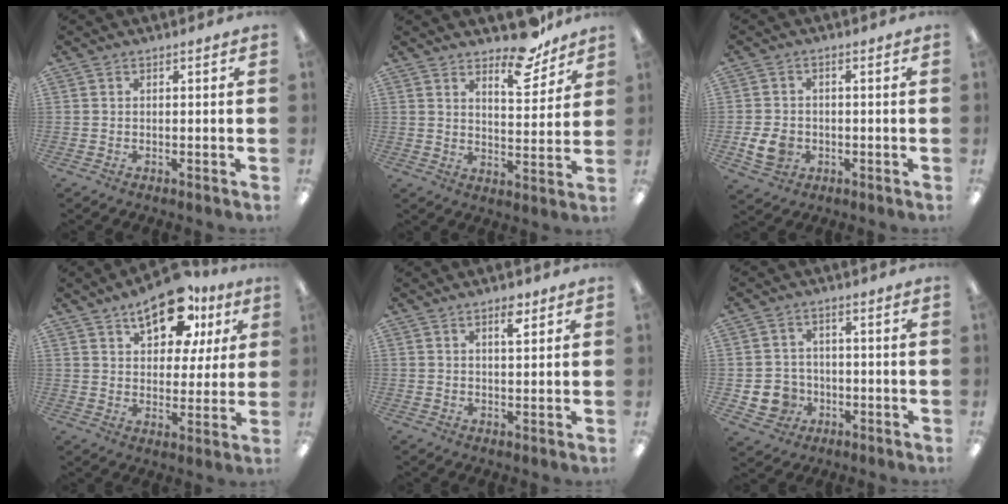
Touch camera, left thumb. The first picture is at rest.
{"total": 10.7, "force": [8.6, 4.1, 4.9], "torque": [-0.051, -0.060, 0.147]}
{"total": 5.9, "force": [-1.4, 4.8, 3.1], "torque": [-0.054, 0.000, -0.027]}
{"total": 15.4, "force": [9.4, 7.9, 9.3], "torque": [-0.126, -0.035, 0.160]}
{"total": 4.2, "force": [2.7, 1.4, 2.8], "torque": [-0.032, -0.010, 0.040]}
{"total": 6.6, "force": [-1.9, 6.0, 1.8], "torque": [-0.040, 0.015, -0.030]}